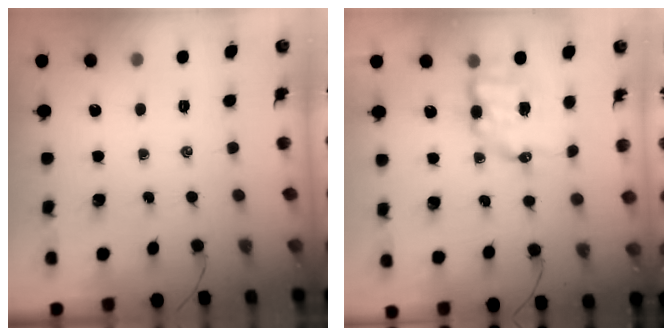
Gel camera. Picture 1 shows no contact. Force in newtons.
{"total": 9.8, "press": 9.7, "slide": 1.7}